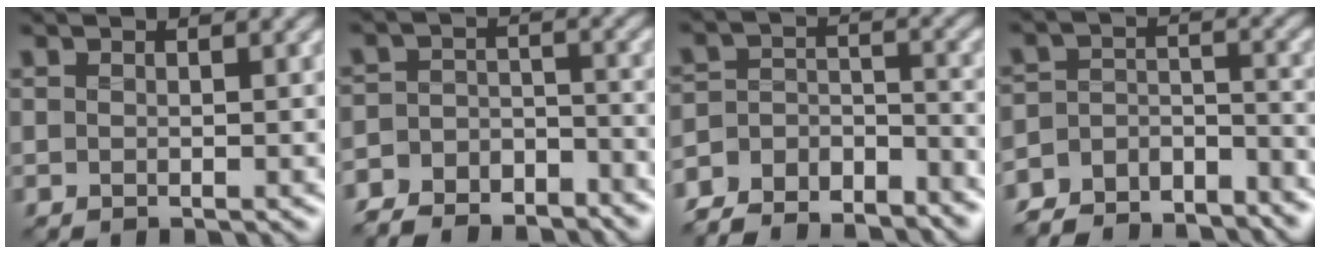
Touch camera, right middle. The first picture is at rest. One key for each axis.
{"total": 7.0, "fx": -6.4, "fy": 2.7, "fz": 1.2, "tx": -0.023, "ty": -0.009, "tz": -0.106}
{"total": 8.1, "fx": -7.3, "fy": 2.8, "fz": 2.1, "tx": -0.044, "ty": -0.005, "tz": -0.125}
{"total": 8.3, "fx": -7.5, "fy": 3.0, "fz": 1.9, "tx": -0.040, "ty": -0.001, "tz": -0.121}